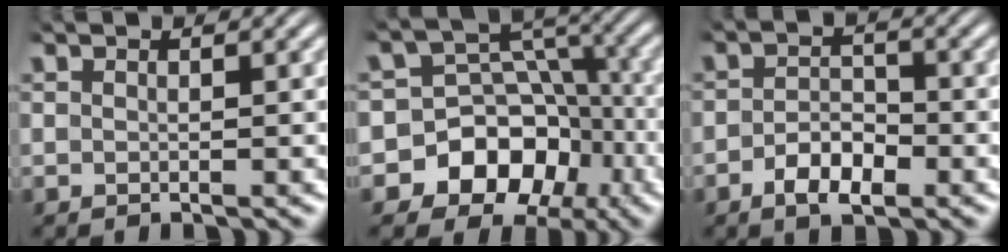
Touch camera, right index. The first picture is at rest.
{"total": 13.3, "force": [-4.6, 11.2, 5.5], "torque": [-0.122, -0.058, -0.064]}
{"total": 3.6, "force": [-2.2, 1.8, 2.1], "torque": [-0.031, -0.008, -0.039]}